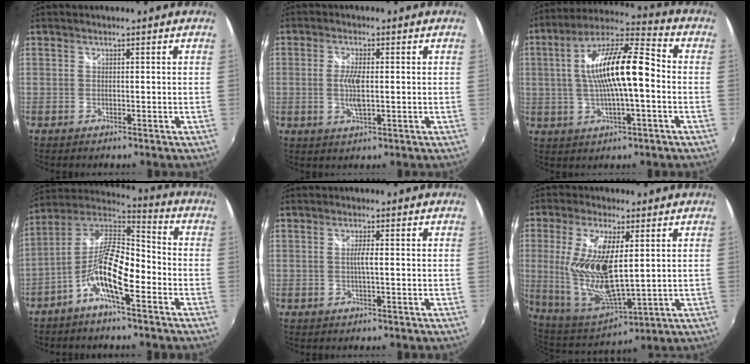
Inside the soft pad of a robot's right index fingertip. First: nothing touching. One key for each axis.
{"total": 4.5, "fx": -0.3, "fy": 1.3, "fz": 4.3, "tx": -0.085, "ty": -0.005, "tz": -0.007}
{"total": 15.7, "fx": -0.5, "fy": 3.9, "fz": 15.2, "tx": -0.272, "ty": 0.021, "tz": -0.011}
{"total": 12.7, "fx": -5.4, "fy": 3.6, "fz": 10.9, "tx": -0.214, "ty": 0.006, "tz": -0.106}
{"total": 1.8, "fx": -0.2, "fy": -0.1, "fz": 1.8, "tx": -0.031, "ty": -0.001, "tz": -0.005}
{"total": 17.5, "fx": 2.2, "fy": 6.6, "fz": 16.1, "tx": -0.323, "ty": -0.015, "tz": 0.056}